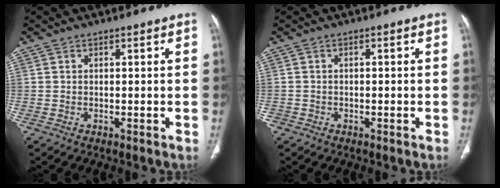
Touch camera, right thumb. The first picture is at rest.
{"total": 0.8, "force": [-0.5, 0.6, 0.1], "torque": [0.005, 0.006, -0.009]}